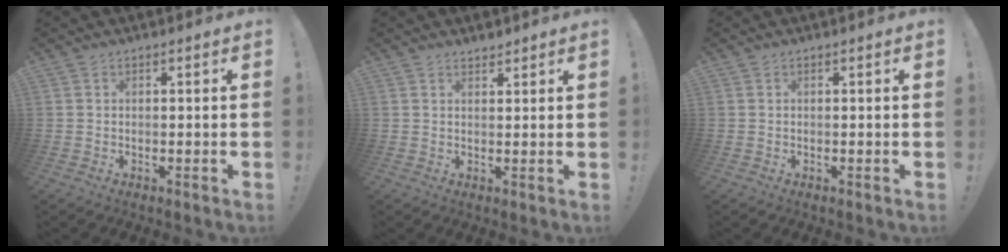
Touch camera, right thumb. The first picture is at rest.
{"total": 1.8, "force": [1.7, 0.5, 0.2], "torque": [0.007, -0.014, 0.030]}
{"total": 0.0}